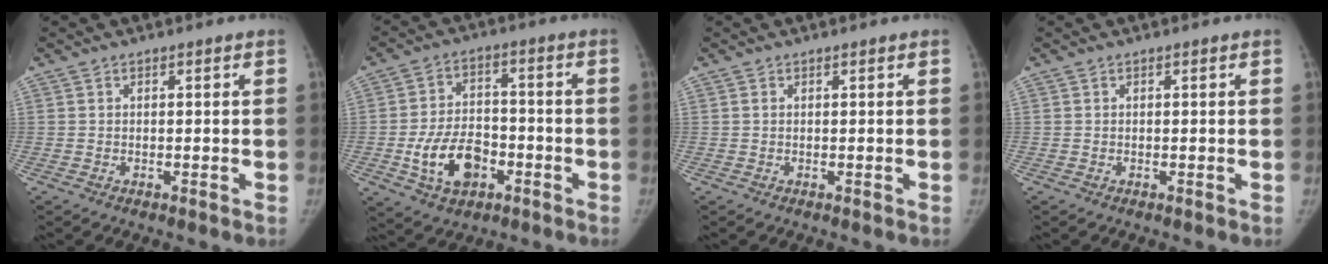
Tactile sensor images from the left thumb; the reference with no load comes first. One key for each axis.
{"total": 11.5, "fx": -4.1, "fy": 7.6, "fz": 7.6, "tx": -0.118, "ty": 0.024, "tz": -0.068}
{"total": 0.0}
{"total": 0.0}